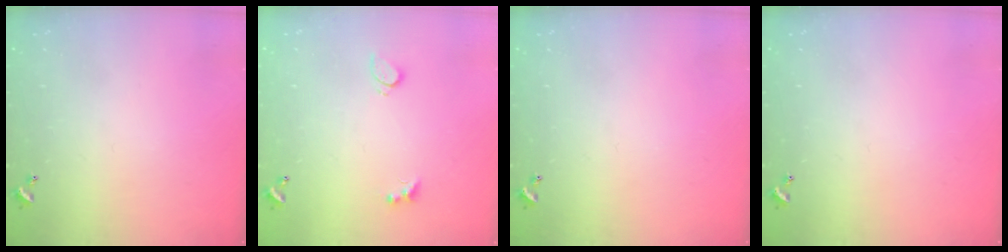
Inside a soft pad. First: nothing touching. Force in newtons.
{"total": 3.1, "press": 2.8, "slide": 1.3}
{"total": 0.0}
{"total": 0.0}